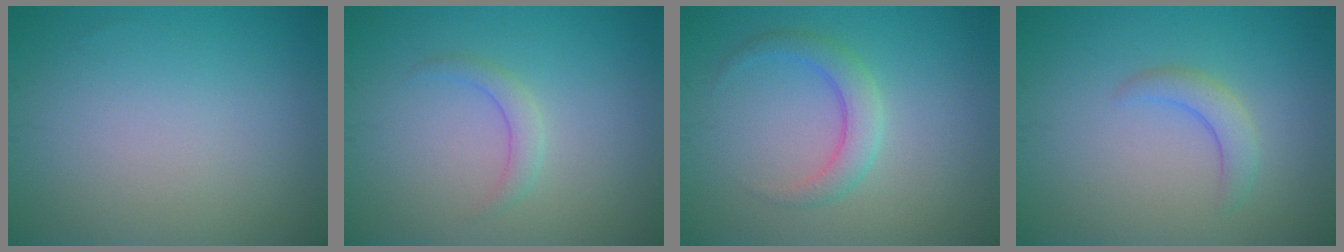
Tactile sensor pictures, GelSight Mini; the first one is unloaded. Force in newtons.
{"total": 1.5, "press": 1.5, "slide": 0.0}
{"total": 2.7, "press": 2.7, "slide": 0.2}
{"total": 2.1, "press": 2.1, "slide": 0.3}